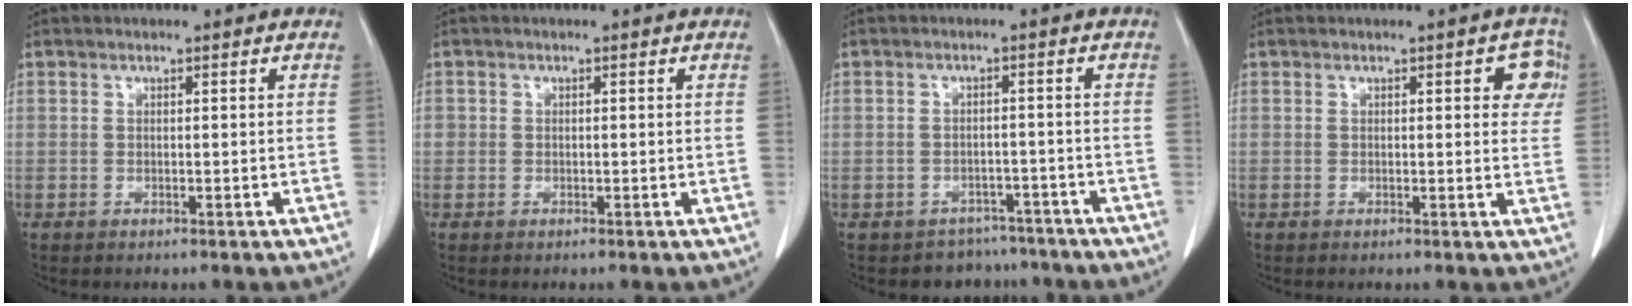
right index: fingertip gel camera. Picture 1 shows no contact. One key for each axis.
{"total": 0.9, "fx": 0.0, "fy": 0.9, "fz": 0.1, "tx": 0.007, "ty": 0.004, "tz": -0.002}
{"total": 5.5, "fx": -4.3, "fy": 3.3, "fz": -0.8, "tx": 0.022, "ty": 0.026, "tz": -0.060}
{"total": 4.1, "fx": 1.4, "fy": 1.6, "fz": 3.6, "tx": -0.025, "ty": 0.006, "tz": 0.007}